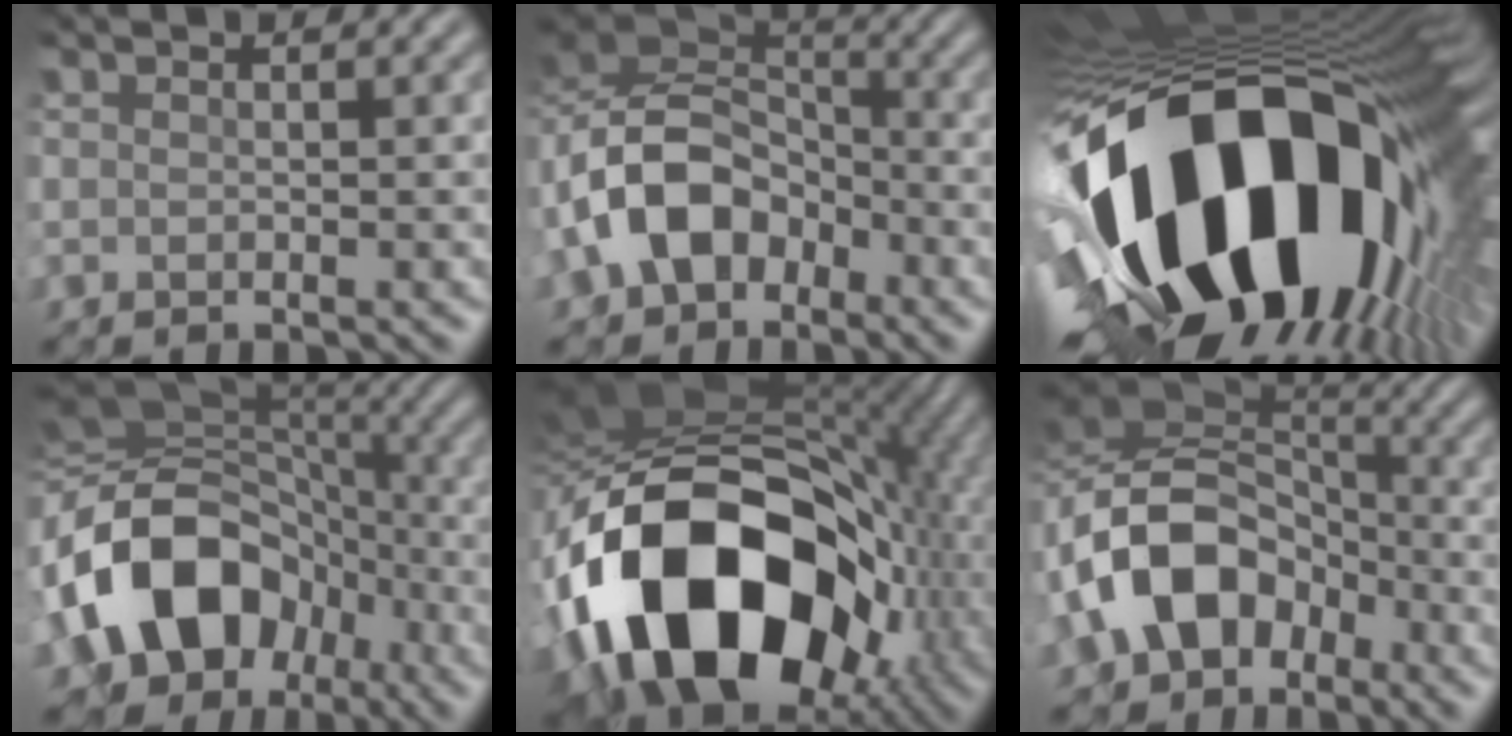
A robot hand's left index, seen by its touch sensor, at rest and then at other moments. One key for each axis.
{"total": 10.1, "fx": -4.1, "fy": 7.1, "fz": 5.9, "tx": -0.128, "ty": 0.004, "tz": -0.086}
{"total": 21.2, "fx": -4.0, "fy": 11.8, "fz": 17.2, "tx": -0.314, "ty": -0.064, "tz": -0.043}
{"total": 15.2, "fx": -4.6, "fy": 11.5, "fz": 8.9, "tx": -0.185, "ty": -0.008, "tz": -0.083}
{"total": 19.1, "fx": -5.0, "fy": 12.6, "fz": 13.4, "tx": -0.256, "ty": -0.010, "tz": -0.080}
{"total": 11.7, "fx": -4.1, "fy": 8.6, "fz": 6.8, "tx": -0.150, "ty": 0.001, "tz": -0.081}